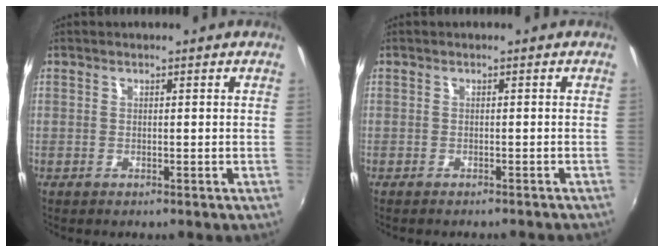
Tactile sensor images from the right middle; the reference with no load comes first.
{"total": 3.0, "force": [-2.7, 0.5, 1.1], "torque": [-0.026, -0.012, -0.036]}